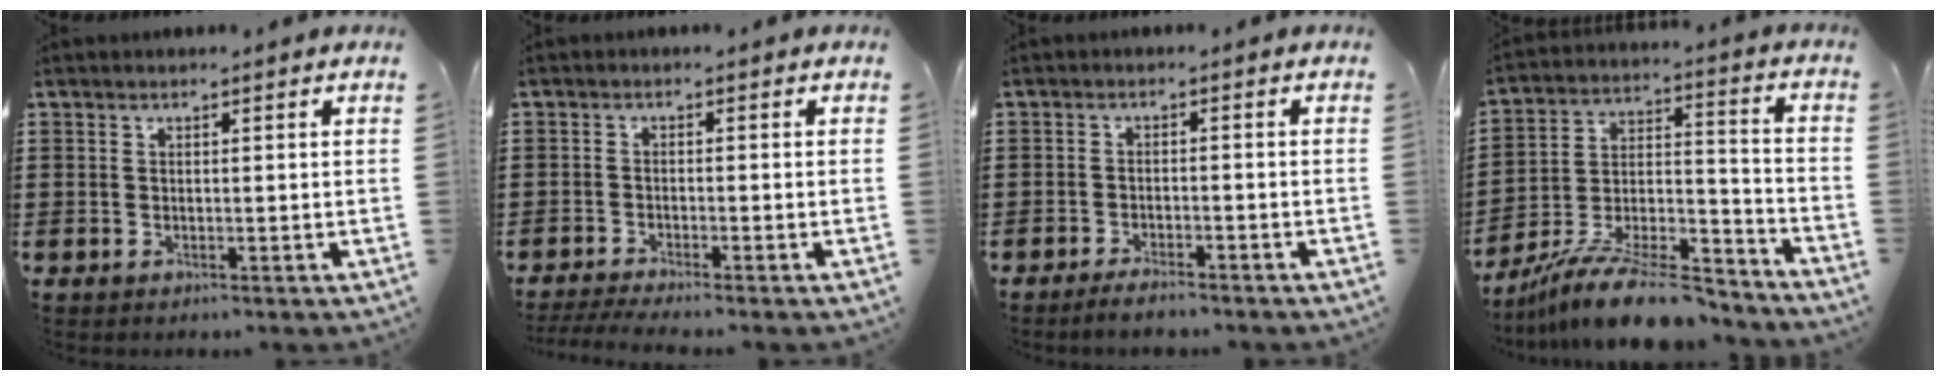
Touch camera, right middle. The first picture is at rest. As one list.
[{"total": 2.0, "force": [-1.7, -0.1, 1.0], "torque": [-0.022, -0.002, -0.036]}, {"total": 2.3, "force": [-2.1, 0.1, 1.0], "torque": [-0.018, 0.002, -0.040]}, {"total": 14.0, "force": [-12.1, 2.0, 6.8], "torque": [-0.103, 0.041, -0.222]}]